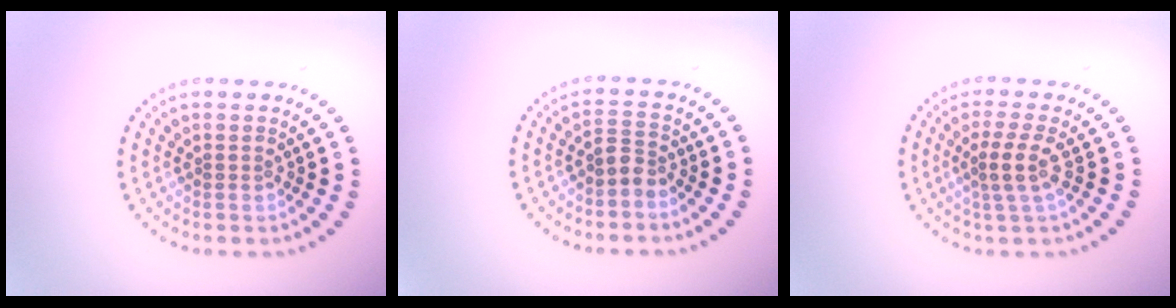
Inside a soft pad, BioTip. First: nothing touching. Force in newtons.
{"total": 1.7, "press": 1.3, "slide": 1.2}
{"total": 2.5, "press": 1.9, "slide": 1.6}